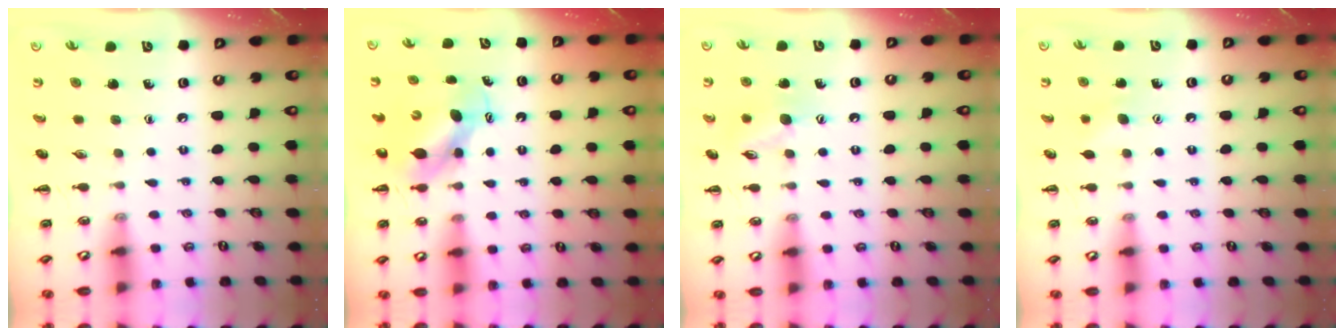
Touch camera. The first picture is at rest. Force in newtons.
{"total": 6.7, "press": 6.5, "slide": 1.4}
{"total": 8.3, "press": 8.2, "slide": 0.9}
{"total": 4.4, "press": 4.2, "slide": 1.0}